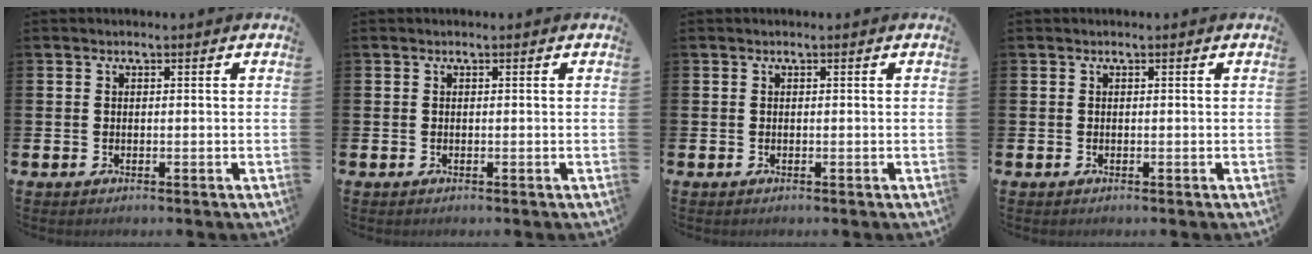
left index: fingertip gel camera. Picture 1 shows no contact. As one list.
[{"total": 0.0}, {"total": 0.0}, {"total": 0.0}]